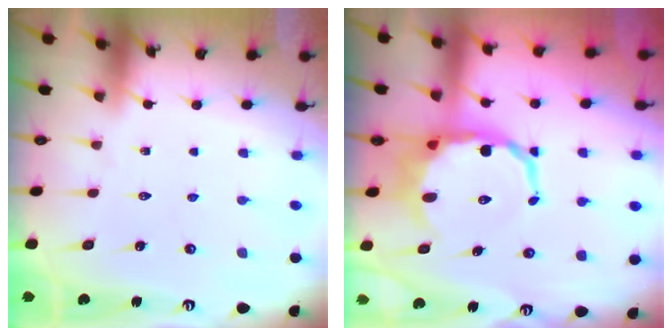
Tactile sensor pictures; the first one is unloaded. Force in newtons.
{"total": 10.5, "press": 10.2, "slide": 2.7}